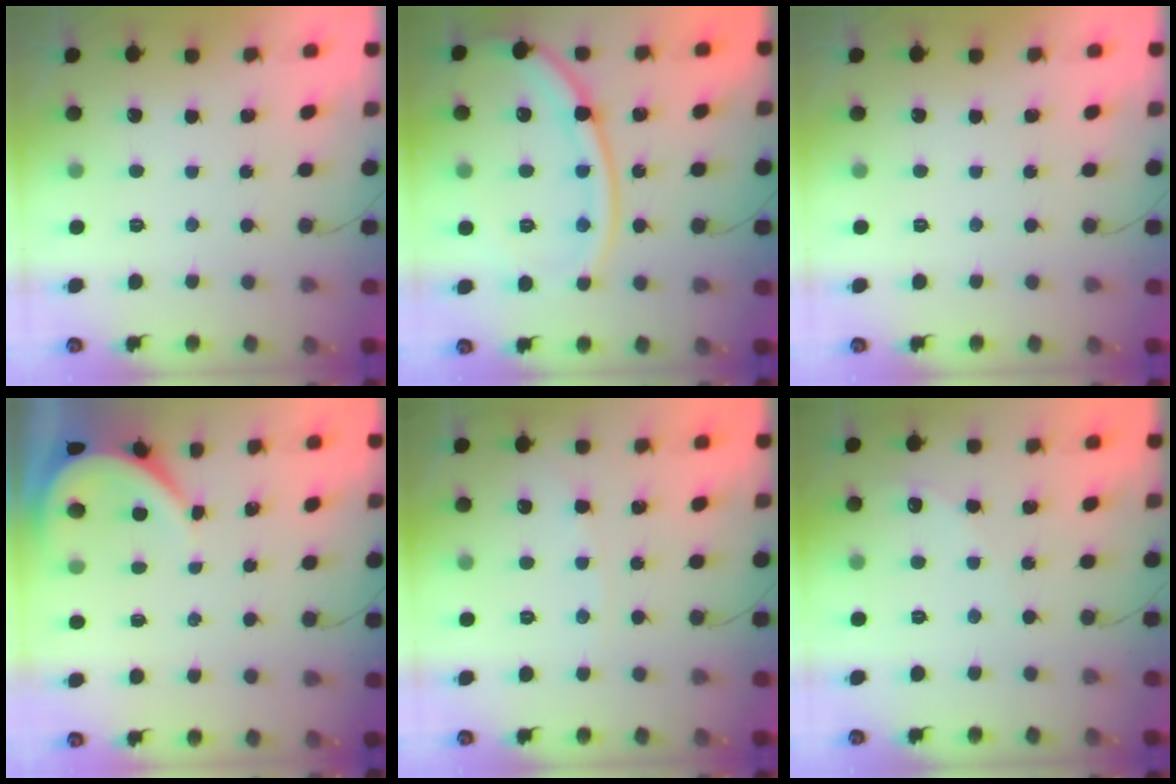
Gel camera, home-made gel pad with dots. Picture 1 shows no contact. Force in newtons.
{"total": 17.7, "press": 17.7, "slide": 1.2}
{"total": 0.0}
{"total": 3.5, "press": 3.5, "slide": 0.5}
{"total": 3.5, "press": 3.5, "slide": 0.4}
{"total": 3.7, "press": 3.7, "slide": 0.5}